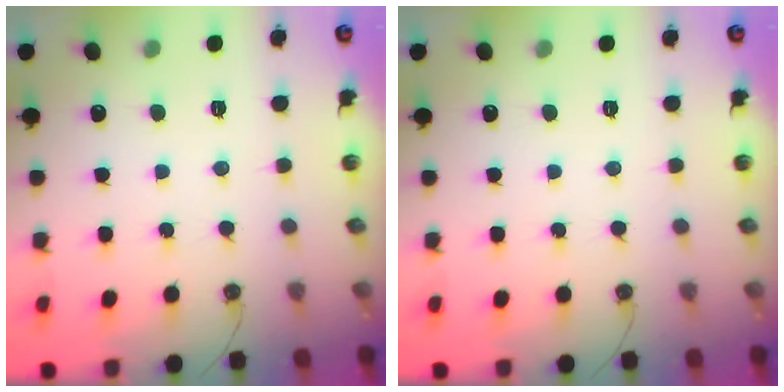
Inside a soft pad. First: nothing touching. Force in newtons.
{"total": 0.0}